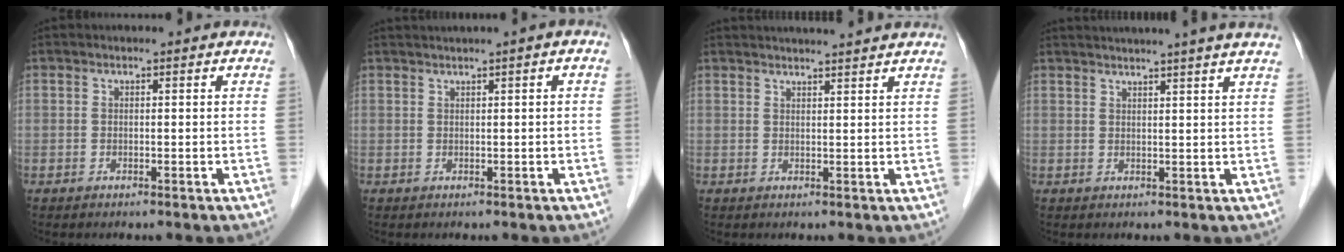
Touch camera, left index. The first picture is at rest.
{"total": 1.9, "force": [0.9, -0.1, 1.6], "torque": [-0.034, 0.013, 0.021]}
{"total": 8.2, "force": [7.7, -0.7, 2.9], "torque": [-0.037, 0.022, 0.089]}
{"total": 10.5, "force": [9.3, -1.7, 4.5], "torque": [-0.063, 0.008, 0.105]}